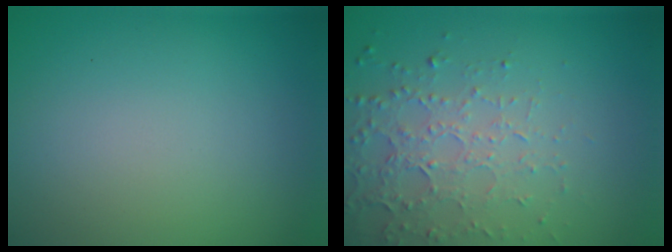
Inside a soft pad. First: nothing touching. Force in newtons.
{"total": 4.5, "press": 3.2, "slide": 3.1}